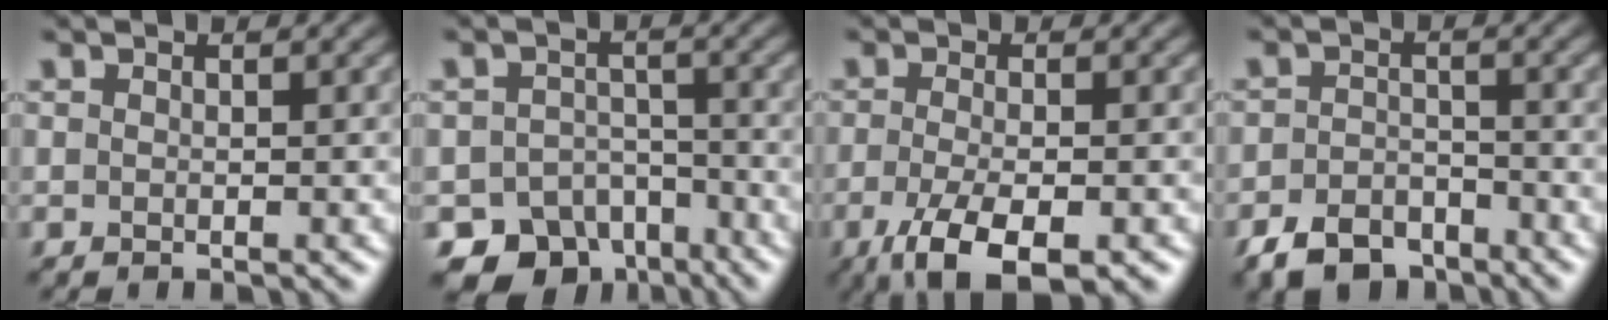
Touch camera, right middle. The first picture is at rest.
{"total": 6.7, "force": [-5.1, 4.2, 1.3], "torque": [-0.008, -0.015, -0.078]}
{"total": 6.3, "force": [-3.6, 2.1, 4.7], "torque": [-0.100, -0.013, -0.061]}
{"total": 4.5, "force": [-3.5, 2.4, 1.5], "torque": [-0.026, 0.000, -0.070]}